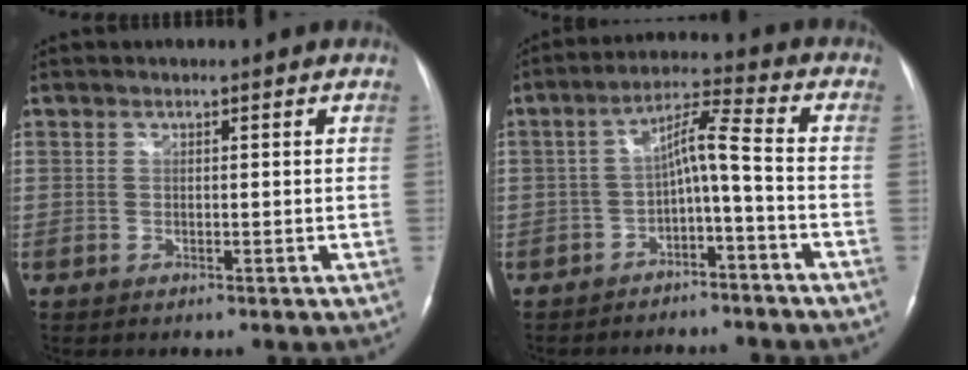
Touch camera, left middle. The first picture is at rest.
{"total": 7.0, "force": [-2.9, 0.4, 6.4], "torque": [-0.109, 0.025, -0.051]}